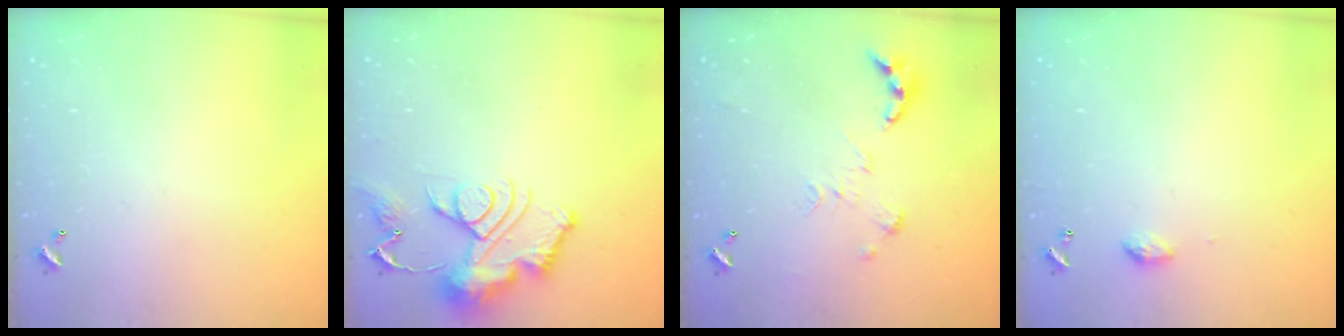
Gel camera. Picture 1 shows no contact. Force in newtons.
{"total": 13.4, "press": 13.4, "slide": 1.4}
{"total": 0.0}
{"total": 4.7, "press": 4.7, "slide": 0.6}